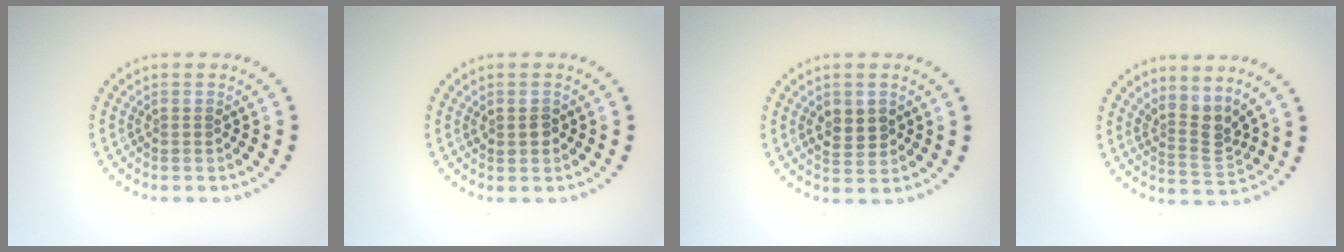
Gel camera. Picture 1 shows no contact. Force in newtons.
{"total": 1.3, "press": 1.3, "slide": 0.2}
{"total": 2.4, "press": 2.4, "slide": 0.2}
{"total": 2.9, "press": 2.1, "slide": 2.0}